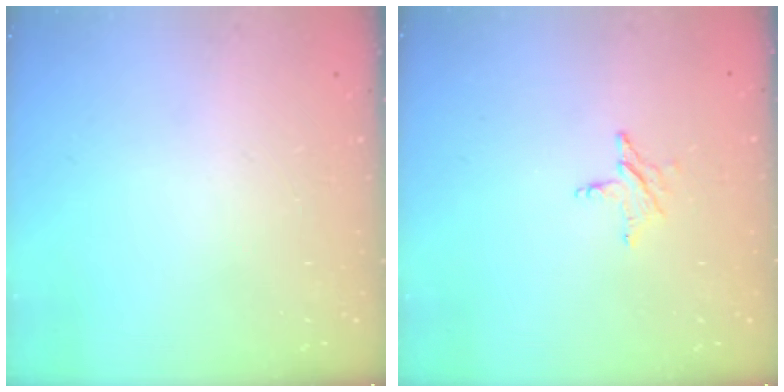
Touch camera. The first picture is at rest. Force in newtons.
{"total": 3.6, "press": 3.6, "slide": 0.4}